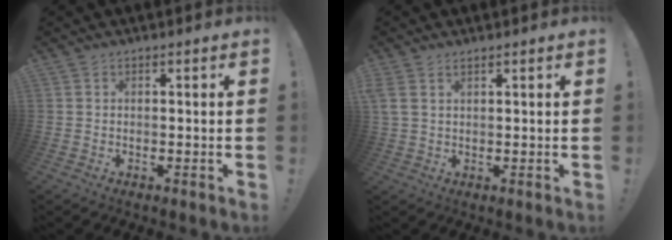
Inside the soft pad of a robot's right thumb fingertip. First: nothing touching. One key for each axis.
{"total": 2.9, "fx": 1.7, "fy": 1.5, "fz": 1.9, "tx": -0.044, "ty": 0.000, "tz": 0.035}